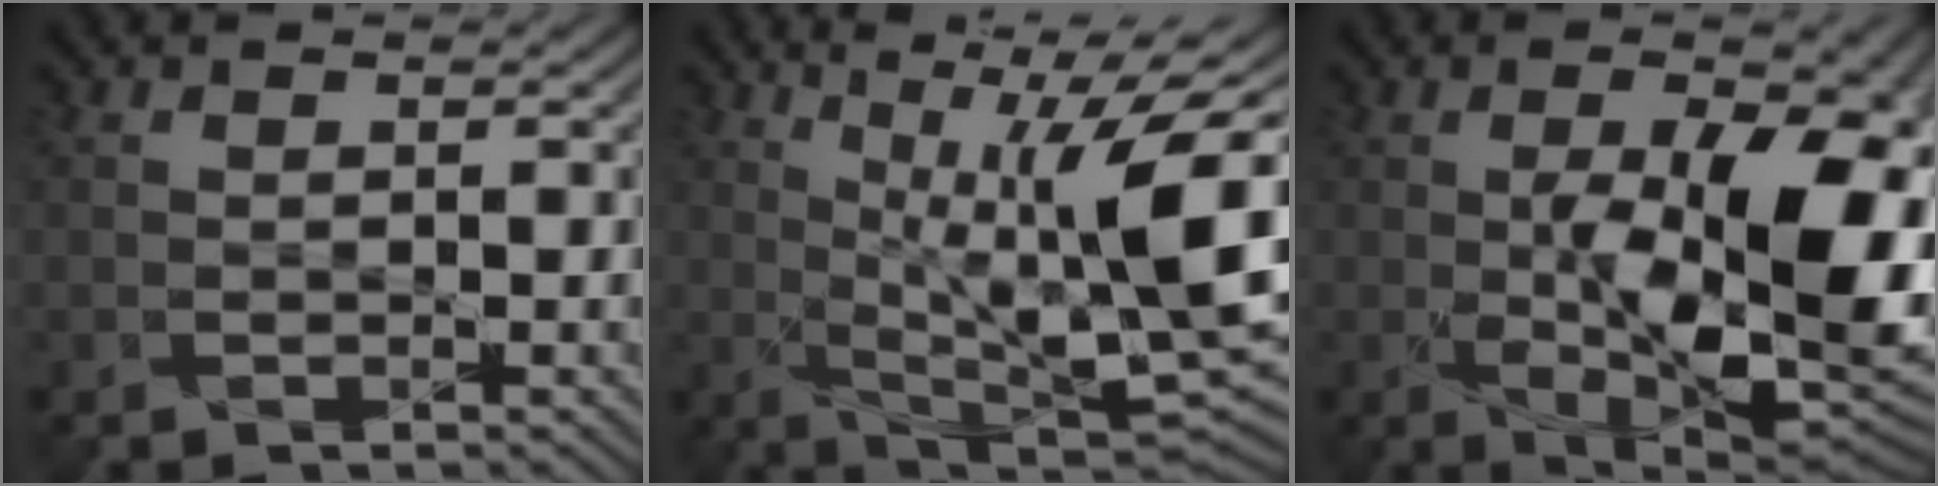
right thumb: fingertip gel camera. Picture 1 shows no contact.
{"total": 15.3, "force": [1.8, 5.3, 14.3], "torque": [-0.210, 0.001, 0.038]}
{"total": 13.7, "force": [-0.9, 5.9, 12.3], "torque": [-0.206, -0.025, -0.003]}